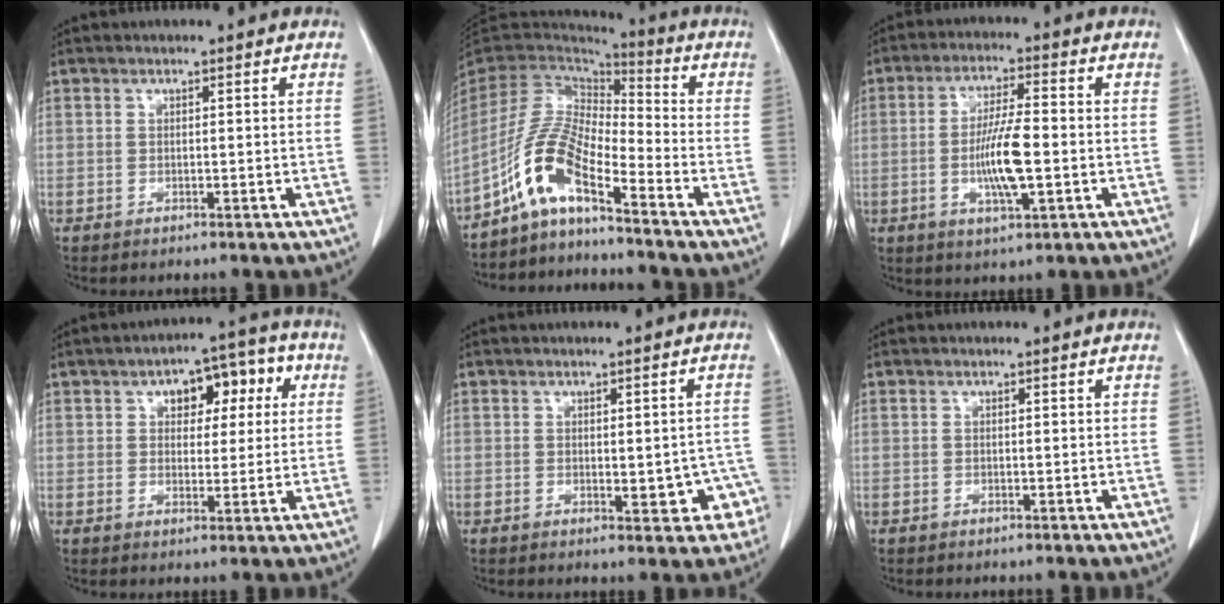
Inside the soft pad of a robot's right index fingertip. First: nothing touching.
{"total": 9.8, "force": [-6.2, 2.1, 7.2], "torque": [-0.166, 0.016, -0.126]}
{"total": 8.4, "force": [-1.6, 1.3, 8.1], "torque": [-0.155, -0.003, -0.031]}
{"total": 8.5, "force": [2.9, 4.6, 6.5], "torque": [-0.073, 0.034, 0.037]}
{"total": 5.4, "force": [-1.6, 2.3, 4.6], "torque": [-0.041, 0.009, -0.014]}
{"total": 0.0}